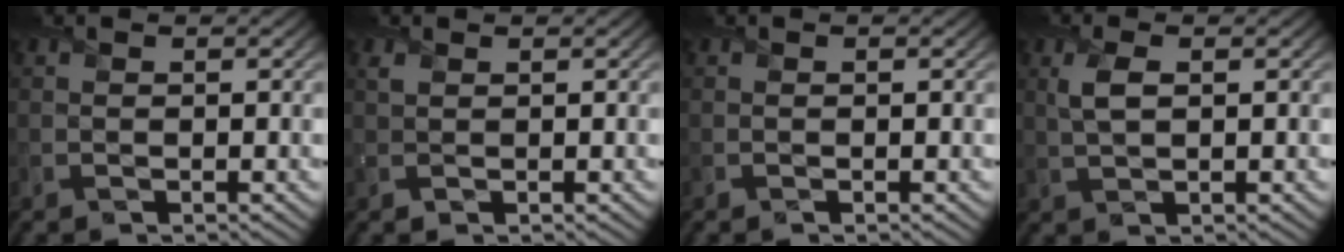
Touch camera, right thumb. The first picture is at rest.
{"total": 0.8, "force": [0.7, 0.3, 0.2], "torque": [-0.008, 0.000, 0.014]}
{"total": 0.0}
{"total": 2.8, "force": [0.8, 1.2, 2.4], "torque": [-0.060, 0.002, 0.019]}